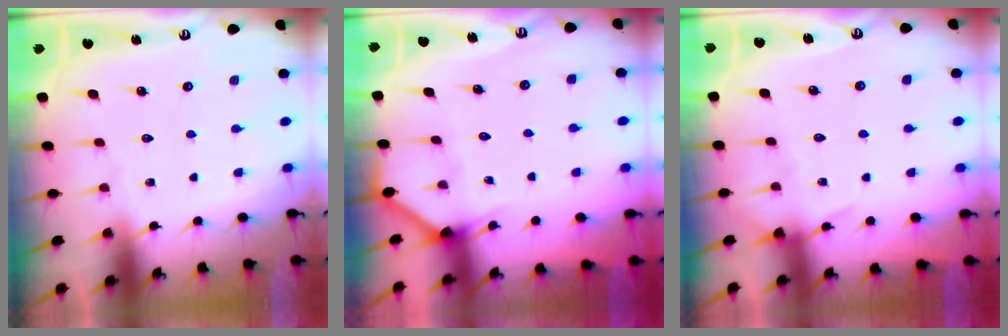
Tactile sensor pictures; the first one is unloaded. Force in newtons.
{"total": 2.9, "press": 2.9, "slide": 0.3}
{"total": 5.1, "press": 5.0, "slide": 0.6}